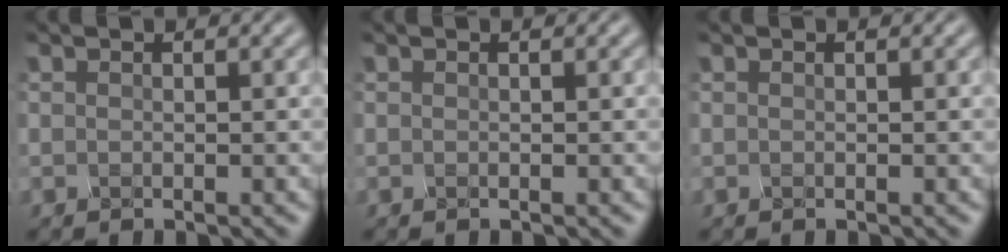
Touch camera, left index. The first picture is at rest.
{"total": 0.0}
{"total": 0.0}